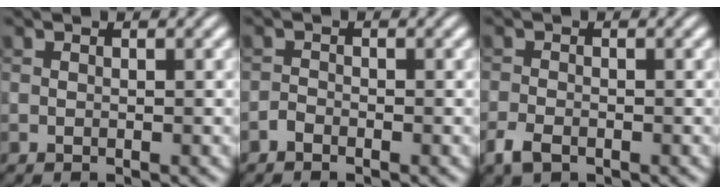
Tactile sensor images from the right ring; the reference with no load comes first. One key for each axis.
{"total": 0.7, "fx": -0.7, "fy": 0.2, "fz": 0.2, "tx": -0.003, "ty": 0.002, "tz": -0.017}
{"total": 2.1, "fx": -1.4, "fy": 1.1, "fz": 1.3, "tx": -0.029, "ty": -0.005, "tz": -0.032}